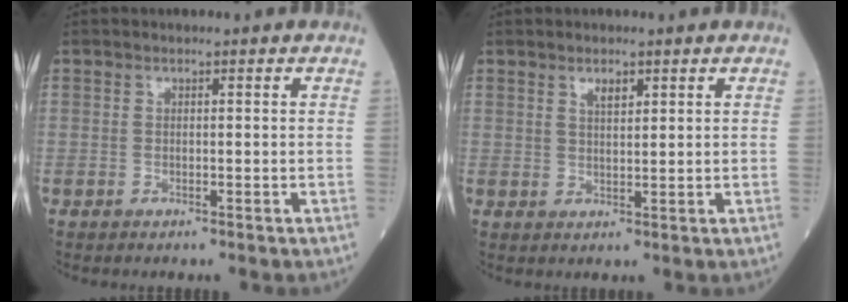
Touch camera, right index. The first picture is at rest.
{"total": 1.9, "force": [1.2, 0.7, 1.3], "torque": [-0.025, 0.002, 0.023]}